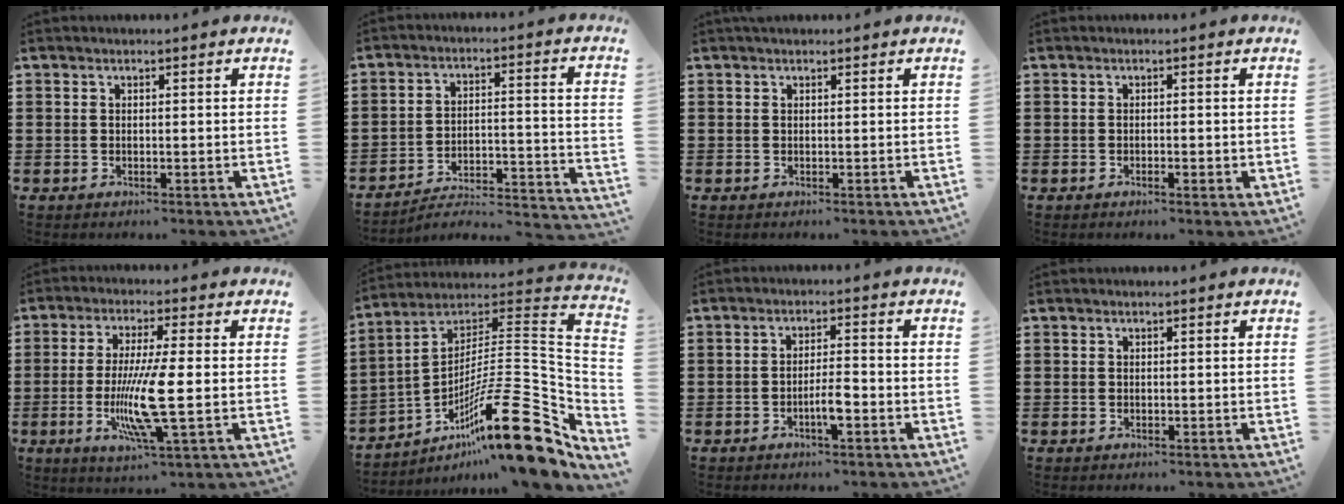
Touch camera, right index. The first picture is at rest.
{"total": 2.8, "force": [-2.4, 0.3, 1.4], "torque": [-0.036, -0.018, -0.060]}
{"total": 0.0}
{"total": 1.0, "force": [-0.3, 0.2, 0.9], "torque": [-0.016, -0.003, -0.005]}
{"total": 10.1, "force": [-1.7, 1.0, 9.9], "torque": [-0.201, -0.022, -0.036]}
{"total": 21.8, "force": [-10.7, 5.0, 18.3], "torque": [-0.283, 0.020, -0.185]}
{"total": 3.9, "force": [-1.6, 0.8, 3.5], "torque": [-0.067, 0.002, -0.032]}
{"total": 0.0}